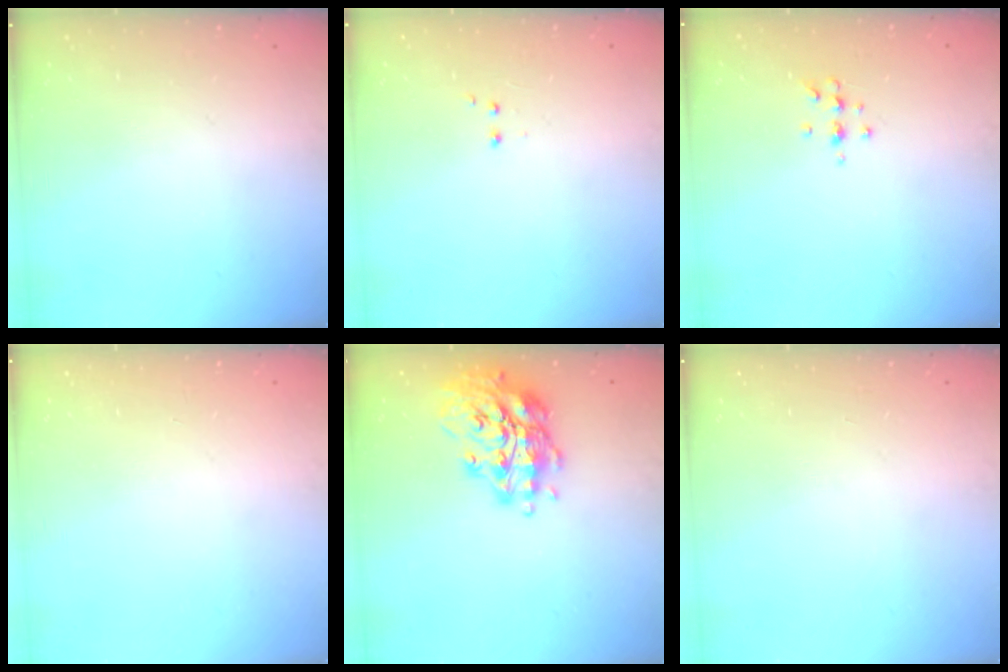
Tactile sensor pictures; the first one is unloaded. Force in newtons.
{"total": 1.9, "press": 1.8, "slide": 0.5}
{"total": 5.6, "press": 5.4, "slide": 1.5}
{"total": 0.0}
{"total": 16.1, "press": 15.9, "slide": 2.1}
{"total": 0.0}